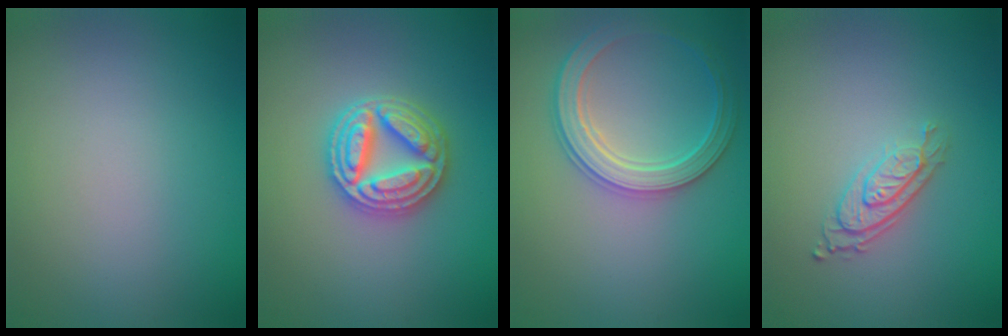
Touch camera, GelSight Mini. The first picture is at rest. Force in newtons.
{"total": 5.0, "press": 4.9, "slide": 0.9}
{"total": 4.1, "press": 4.0, "slide": 1.1}
{"total": 2.8, "press": 2.0, "slide": 1.8}